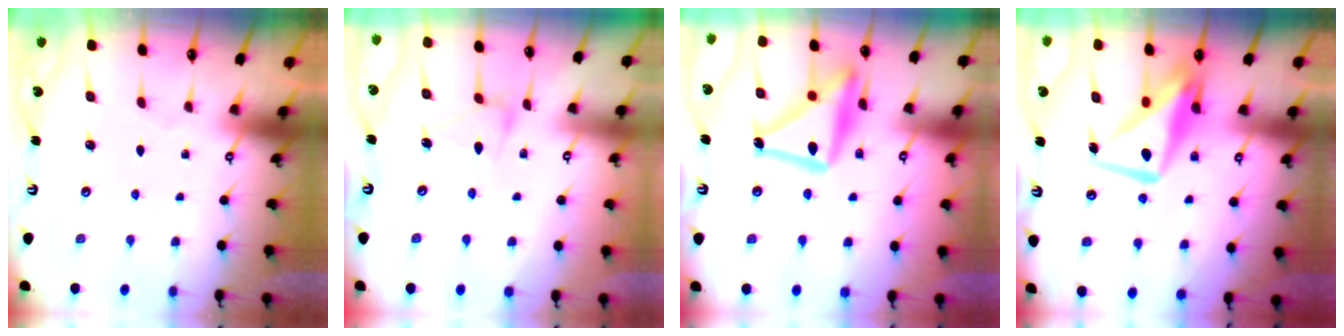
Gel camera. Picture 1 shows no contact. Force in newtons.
{"total": 10.1, "press": 10.1, "slide": 0.9}
{"total": 19.2, "press": 19.1, "slide": 1.3}
{"total": 9.5, "press": 9.5, "slide": 0.9}